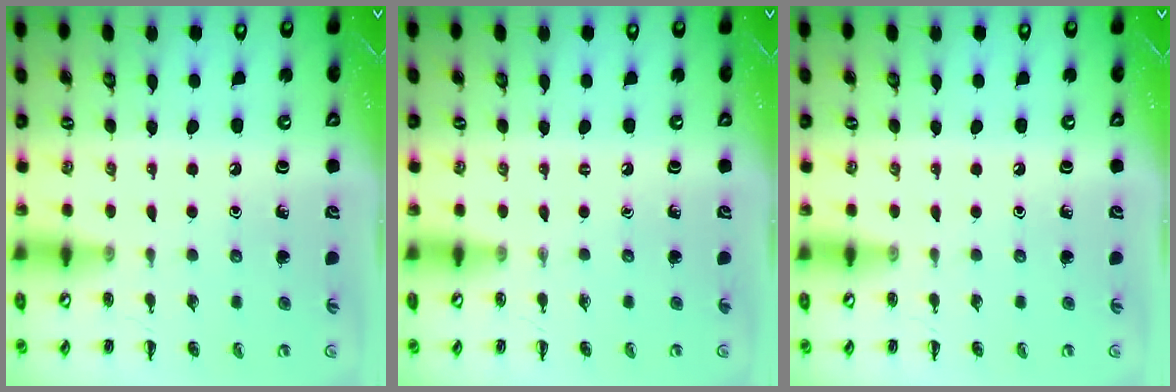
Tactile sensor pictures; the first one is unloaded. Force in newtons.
{"total": 0.0}
{"total": 0.0}